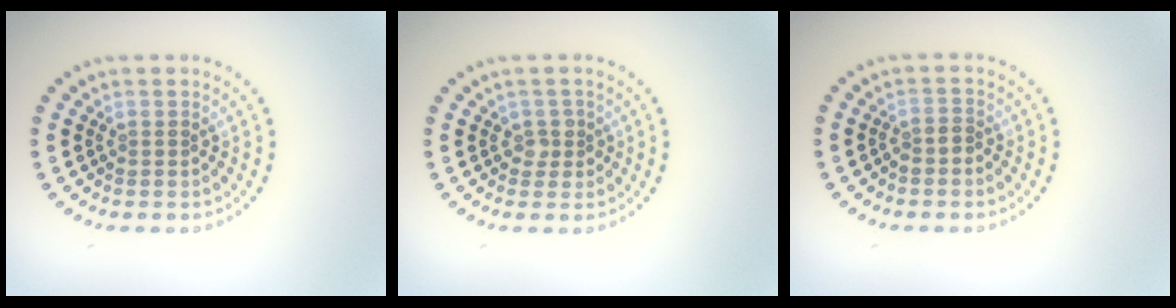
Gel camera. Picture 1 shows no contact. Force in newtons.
{"total": 1.3, "press": 1.2, "slide": 0.6}
{"total": 1.0, "press": 0.6, "slide": 0.8}